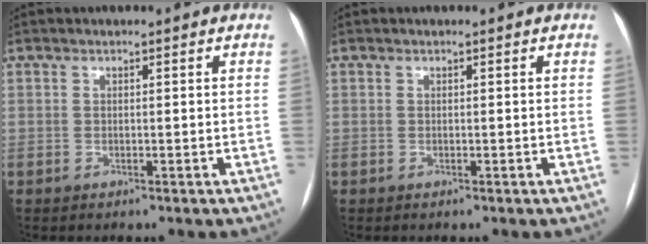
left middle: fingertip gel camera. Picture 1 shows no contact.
{"total": 0.0}